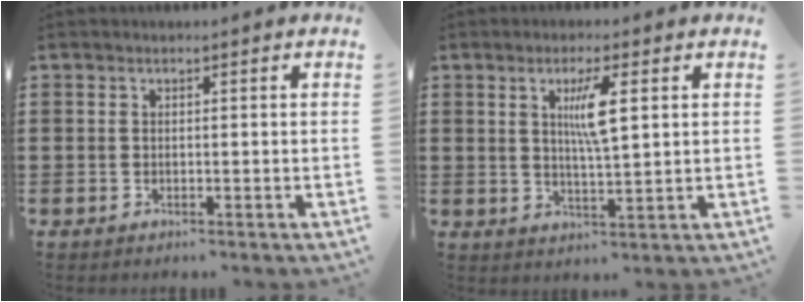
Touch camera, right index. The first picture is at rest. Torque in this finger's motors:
{"motor_torque": [0.24, -0.01, 0.33, 0.14]}